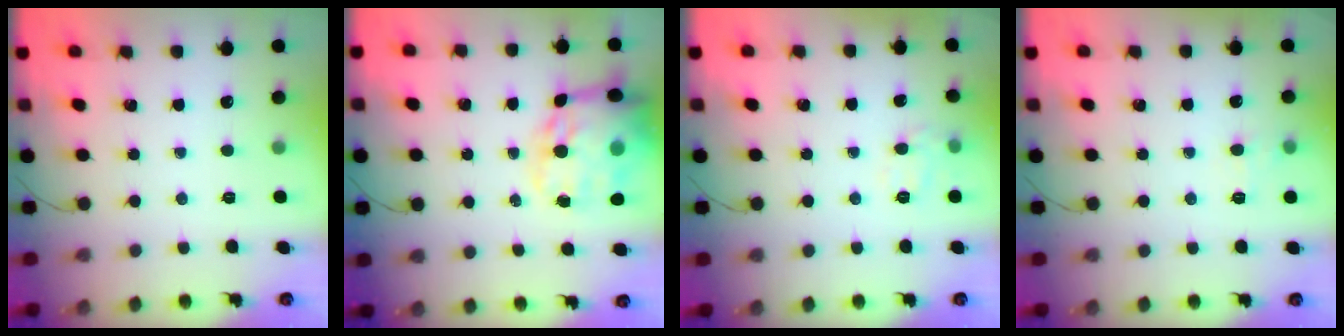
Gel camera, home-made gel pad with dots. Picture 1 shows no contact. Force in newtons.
{"total": 21.7, "press": 21.2, "slide": 4.6}
{"total": 7.8, "press": 7.7, "slide": 1.1}
{"total": 7.4, "press": 7.2, "slide": 1.8}